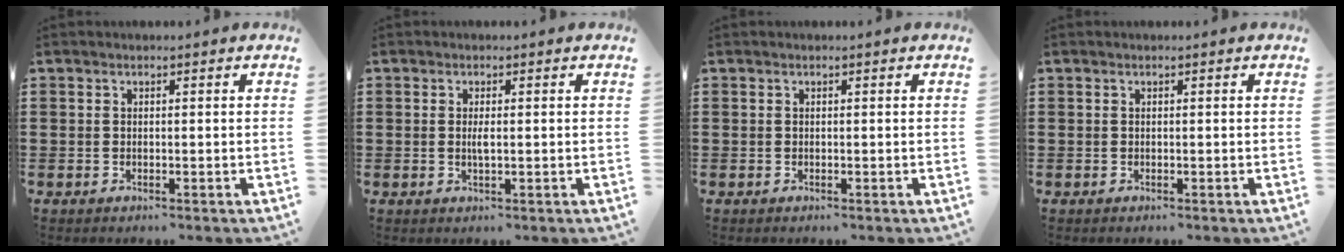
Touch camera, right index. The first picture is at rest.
{"total": 1.7, "force": [0.0, 0.4, 1.7], "torque": [-0.032, 0.000, -0.002]}
{"total": 0.0}
{"total": 0.0}